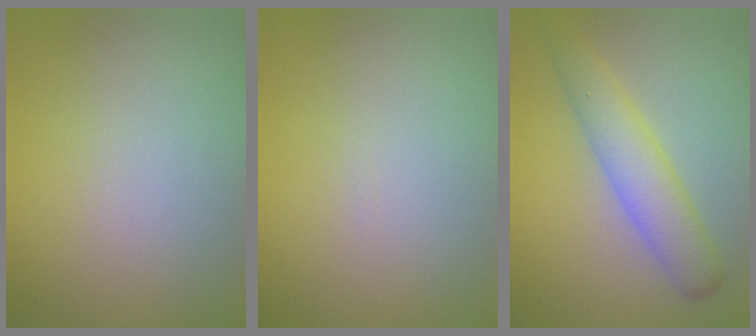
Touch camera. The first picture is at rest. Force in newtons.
{"total": 0.0}
{"total": 4.2, "press": 4.2, "slide": 0.2}